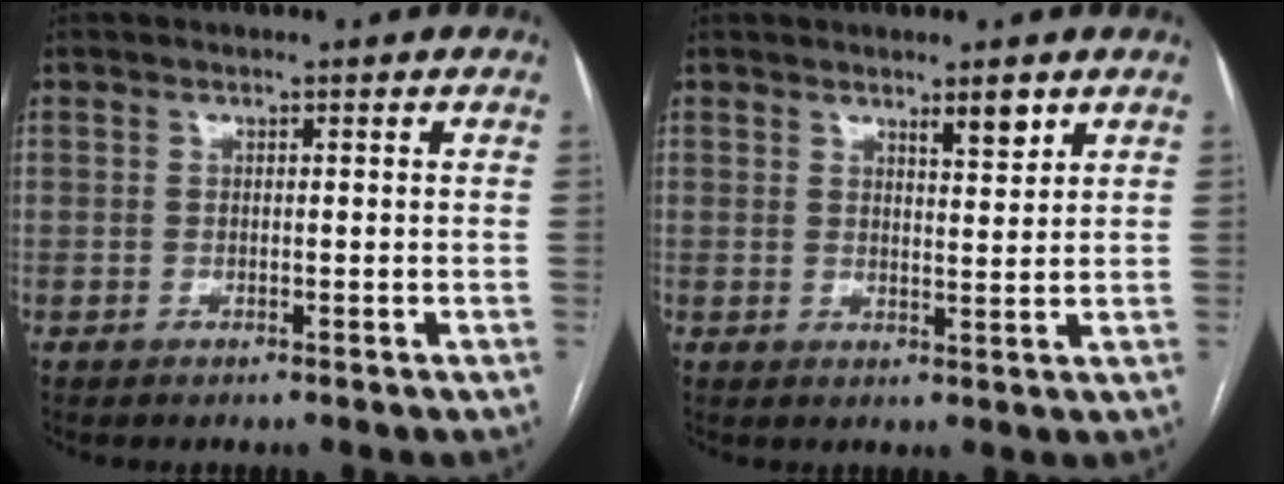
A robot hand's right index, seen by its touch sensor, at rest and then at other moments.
{"total": 3.1, "force": [2.2, 0.4, 2.1], "torque": [-0.035, -0.004, 0.037]}